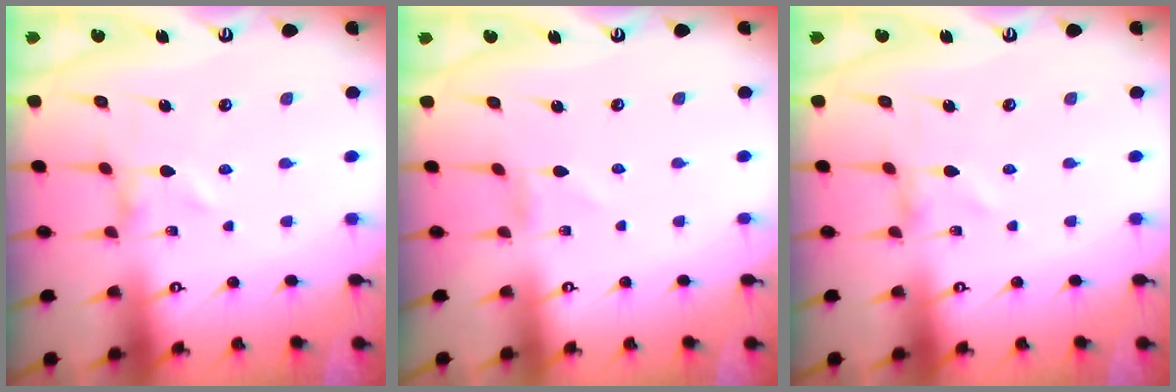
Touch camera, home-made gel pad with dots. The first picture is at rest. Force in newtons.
{"total": 0.0}
{"total": 0.0}